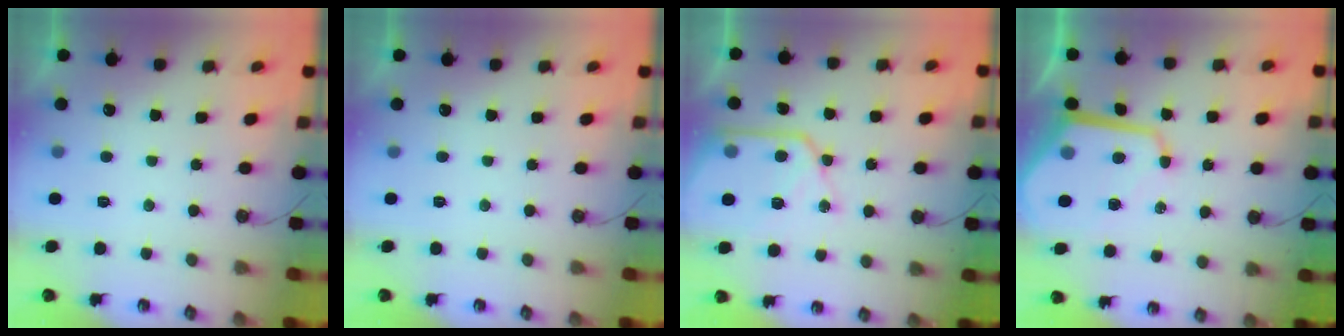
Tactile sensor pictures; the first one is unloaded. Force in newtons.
{"total": 0.0}
{"total": 14.2, "press": 14.1, "slide": 1.3}
{"total": 12.5, "press": 12.4, "slide": 1.2}